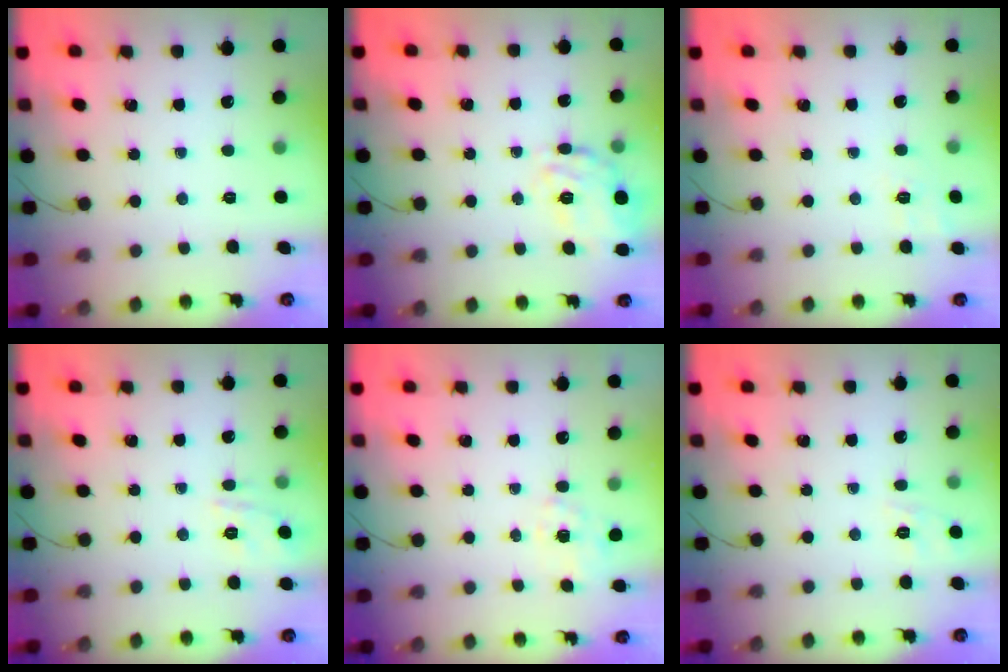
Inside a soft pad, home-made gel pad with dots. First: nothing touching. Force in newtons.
{"total": 14.4, "press": 14.2, "slide": 2.2}
{"total": 6.0, "press": 5.7, "slide": 2.0}
{"total": 2.1, "press": 1.6, "slide": 1.5}
{"total": 1.5, "press": 1.1, "slide": 1.0}
{"total": 2.0, "press": 0.8, "slide": 1.9}